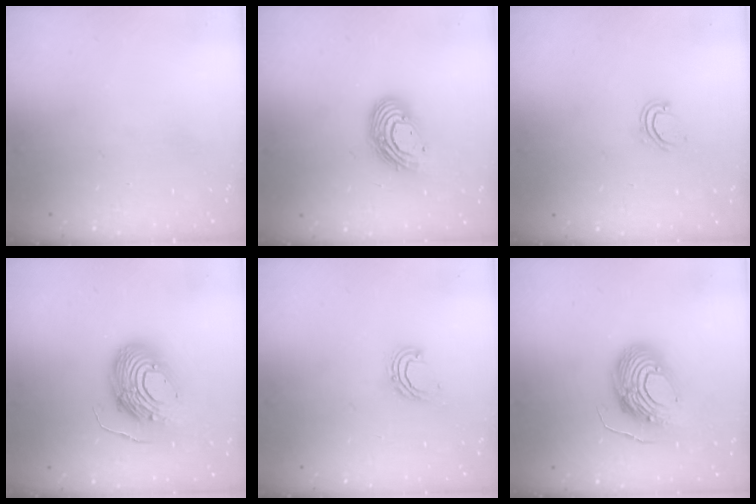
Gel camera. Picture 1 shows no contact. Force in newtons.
{"total": 11.9, "press": 11.9, "slide": 1.0}
{"total": 3.9, "press": 3.9, "slide": 0.4}
{"total": 14.7, "press": 14.6, "slide": 1.4}
{"total": 5.6, "press": 5.6, "slide": 1.0}
{"total": 12.8, "press": 12.7, "slide": 1.3}